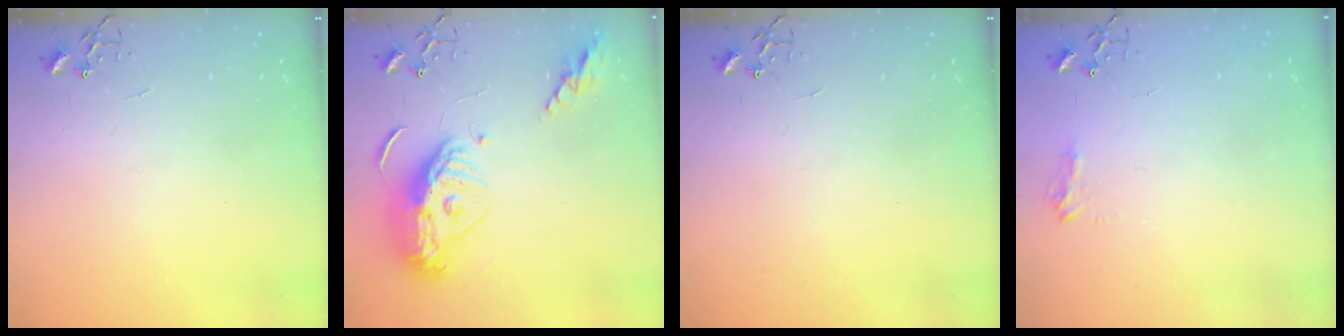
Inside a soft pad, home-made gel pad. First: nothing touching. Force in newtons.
{"total": 14.7, "press": 14.6, "slide": 1.6}
{"total": 0.0}
{"total": 8.4, "press": 8.4, "slide": 0.8}